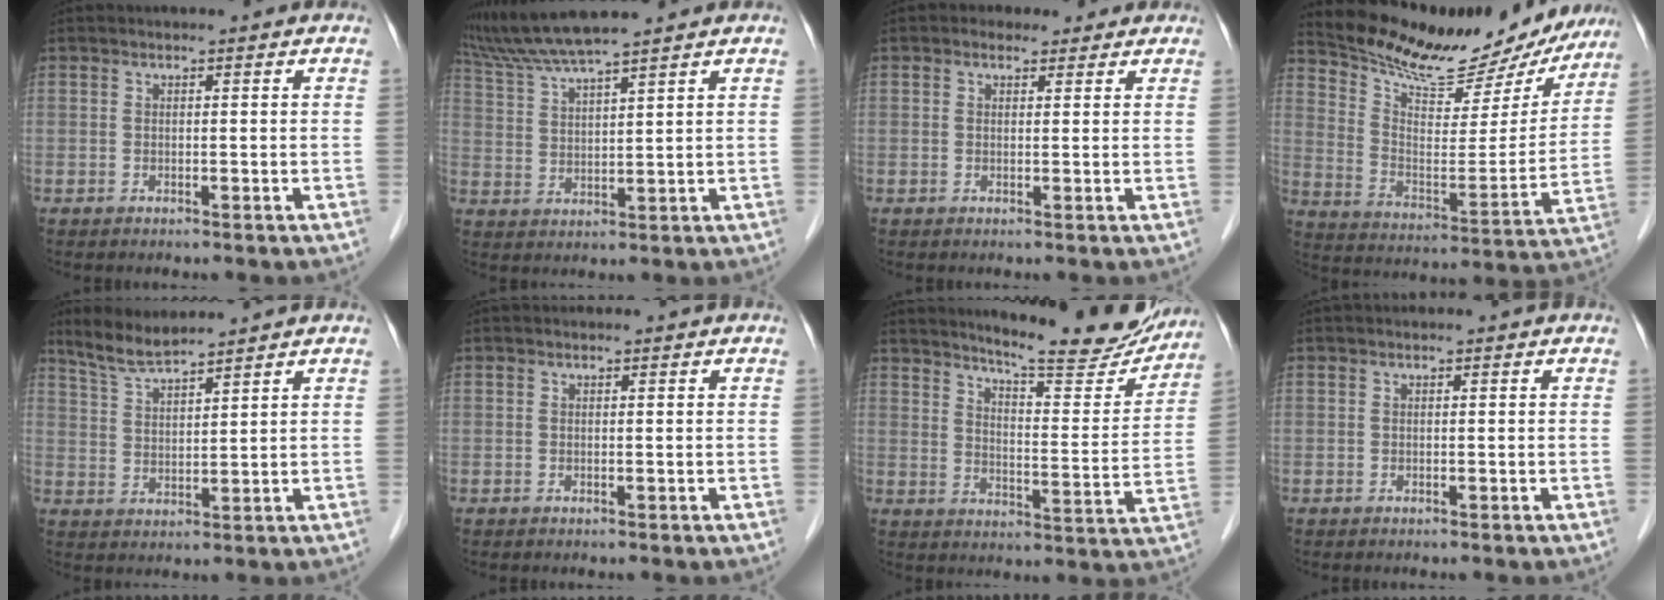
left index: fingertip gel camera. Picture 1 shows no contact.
{"total": 8.3, "force": [7.3, -1.4, 3.5], "torque": [-0.078, 0.015, 0.146]}
{"total": 2.8, "force": [1.8, 2.0, 0.7], "torque": [-0.007, 0.012, 0.022]}
{"total": 21.2, "force": [19.5, 5.8, 6.2], "torque": [-0.100, -0.027, 0.278]}
{"total": 5.3, "force": [5.0, 0.0, 1.9], "torque": [-0.045, 0.001, 0.106]}
{"total": 0.0}
{"total": 17.3, "force": [15.9, 1.9, 6.5], "torque": [-0.092, -0.054, 0.205]}
{"total": 0.0}